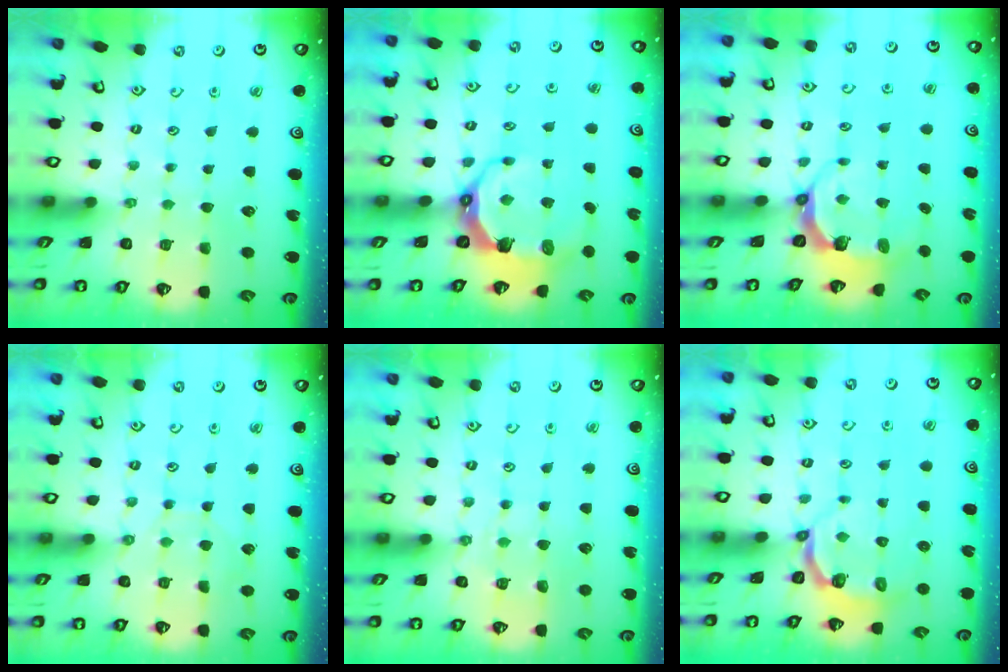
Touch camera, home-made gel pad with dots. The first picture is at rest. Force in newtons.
{"total": 8.9, "press": 7.4, "slide": 4.8}
{"total": 6.8, "press": 5.6, "slide": 3.9}
{"total": 3.0, "press": 2.9, "slide": 0.4}
{"total": 6.1, "press": 6.1, "slide": 0.6}
{"total": 4.4, "press": 3.5, "slide": 2.6}